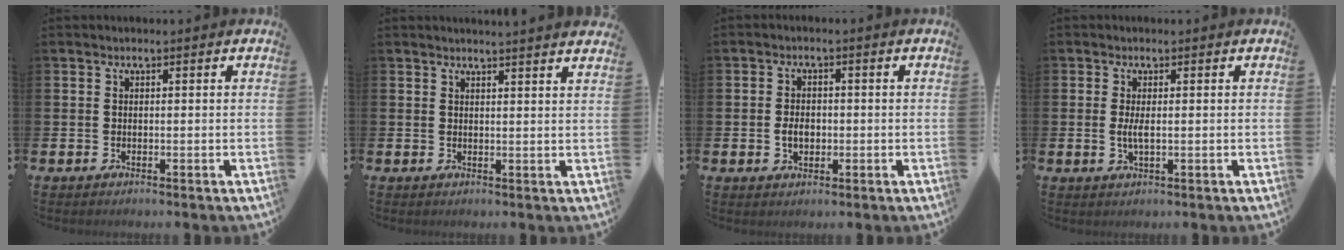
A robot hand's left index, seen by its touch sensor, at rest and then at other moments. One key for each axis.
{"total": 2.1, "fx": 2.1, "fy": -0.5, "fz": -0.1, "tx": 0.003, "ty": -0.012, "tz": 0.038}
{"total": 2.8, "fx": -0.4, "fy": 2.0, "fz": 1.9, "tx": -0.021, "ty": -0.002, "tz": -0.013}
{"total": 1.9, "fx": 0.0, "fy": 0.5, "fz": 1.9, "tx": -0.034, "ty": -0.002, "tz": -0.001}